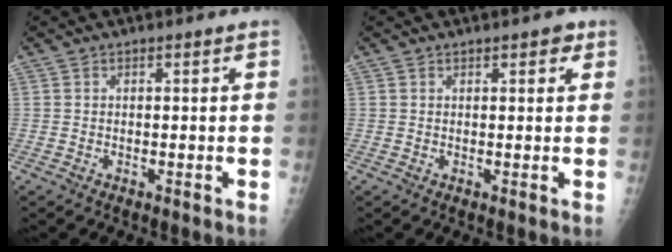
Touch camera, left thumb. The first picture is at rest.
{"total": 2.1, "force": [1.2, 1.0, 1.4], "torque": [-0.008, -0.002, 0.013]}